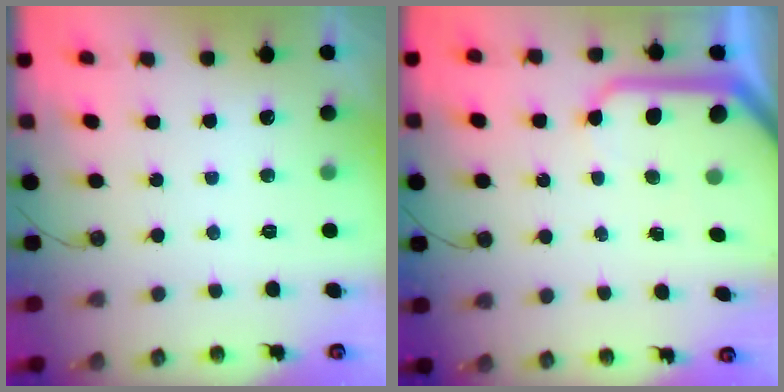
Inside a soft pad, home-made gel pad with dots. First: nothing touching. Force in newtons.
{"total": 11.4, "press": 11.3, "slide": 1.1}